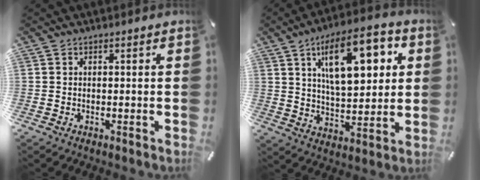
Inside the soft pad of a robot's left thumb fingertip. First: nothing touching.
{"total": 18.1, "force": [7.8, 8.4, 14.0], "torque": [-0.214, -0.013, 0.125]}